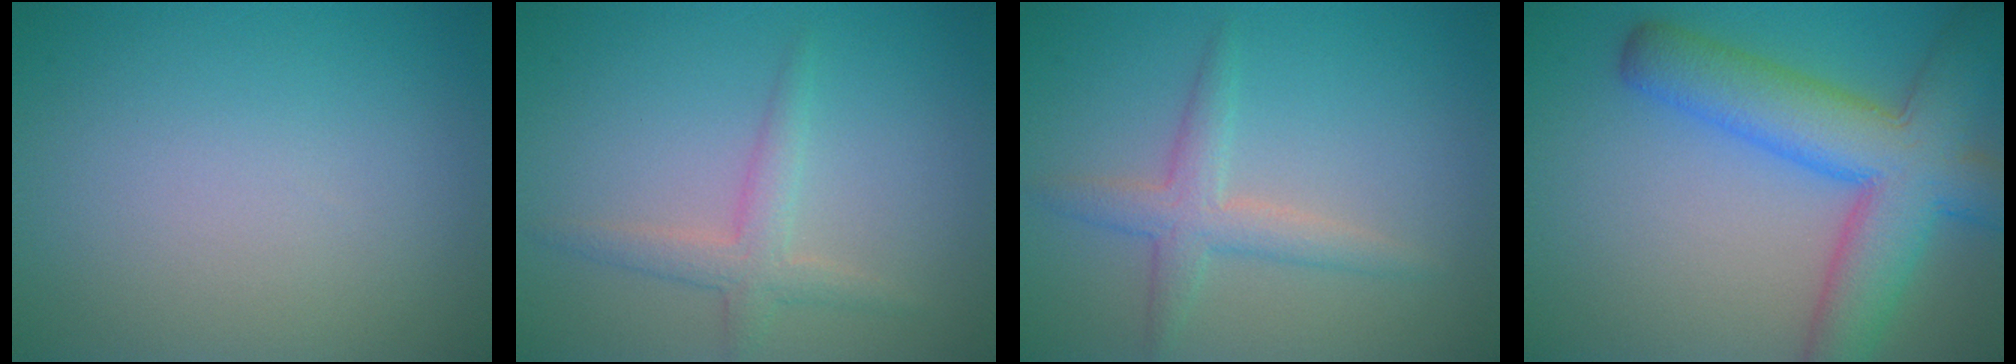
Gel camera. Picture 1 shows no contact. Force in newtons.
{"total": 2.4, "press": 2.4, "slide": 0.1}
{"total": 2.8, "press": 2.8, "slide": 0.0}
{"total": 9.1, "press": 9.1, "slide": 0.4}